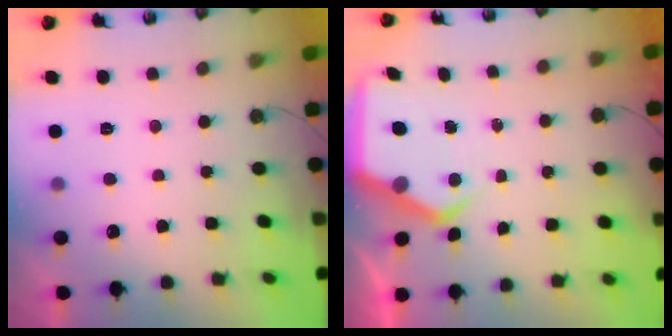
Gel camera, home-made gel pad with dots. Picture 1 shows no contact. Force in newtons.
{"total": 5.7, "press": 5.7, "slide": 0.6}